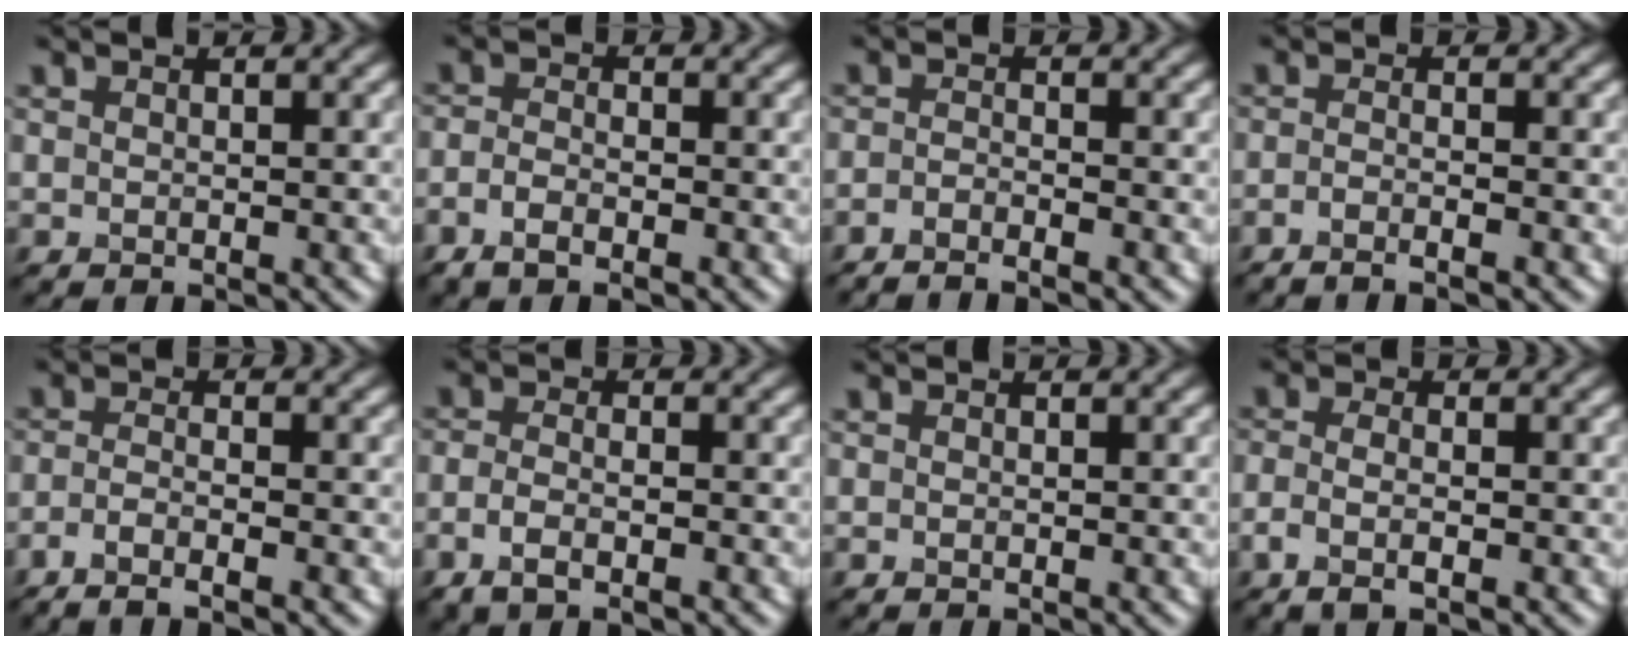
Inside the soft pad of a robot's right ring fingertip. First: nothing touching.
{"total": 2.6, "force": [-1.5, 1.0, 1.8], "torque": [-0.038, -0.002, -0.034]}
{"total": 2.3, "force": [-1.7, 0.3, 1.5], "torque": [-0.028, -0.004, -0.040]}
{"total": 2.4, "force": [-1.4, 0.6, 1.9], "torque": [-0.026, -0.004, -0.030]}
{"total": 3.0, "force": [-1.8, 0.7, 2.3], "torque": [-0.042, -0.004, -0.042]}
{"total": 3.0, "force": [-1.5, 1.1, 2.4], "torque": [-0.051, -0.004, -0.032]}
{"total": 0.0}
{"total": 2.8, "force": [-1.1, 1.1, 2.3], "torque": [-0.044, -0.009, -0.018]}